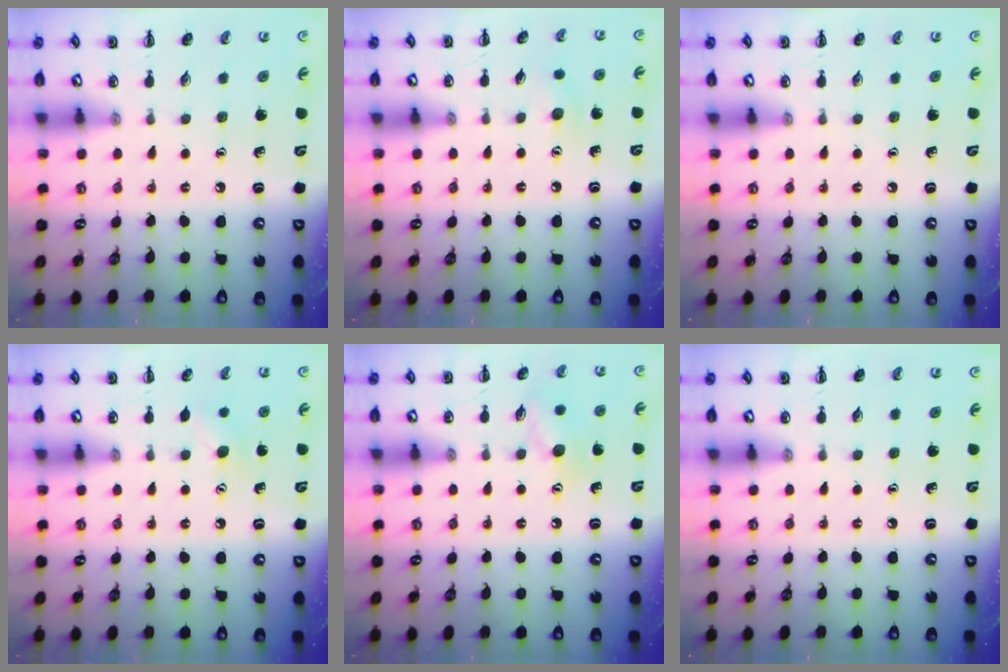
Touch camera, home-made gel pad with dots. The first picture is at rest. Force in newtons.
{"total": 5.6, "press": 5.5, "slide": 1.1}
{"total": 0.0}
{"total": 5.3, "press": 5.1, "slide": 1.4}
{"total": 8.5, "press": 8.5, "slide": 0.7}
{"total": 0.0}